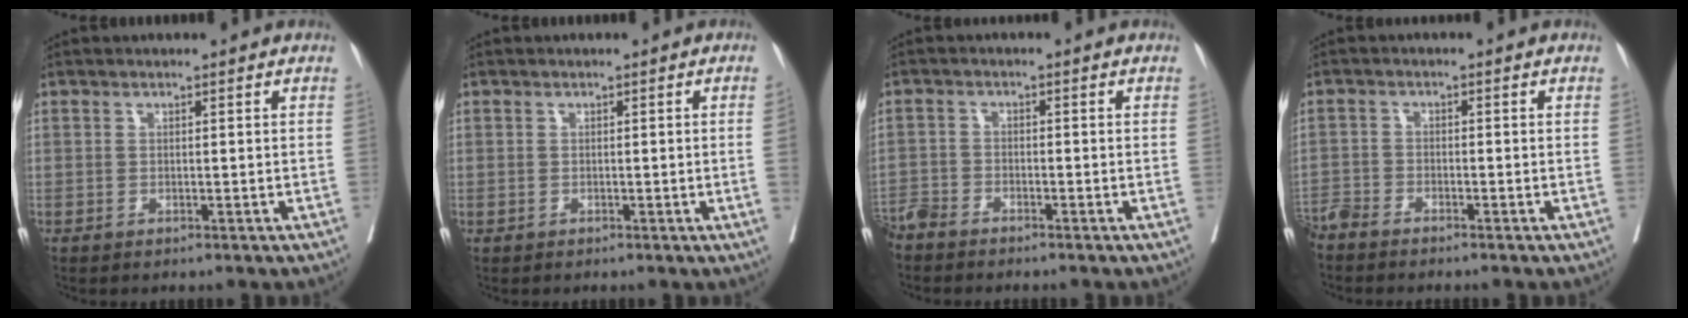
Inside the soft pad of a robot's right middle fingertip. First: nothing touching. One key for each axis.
{"total": 1.2, "fx": 0.0, "fy": -0.7, "fz": 0.9, "tx": -0.013, "ty": 0.000, "tz": 0.000}
{"total": 3.4, "fx": -3.2, "fy": 0.6, "fz": 0.9, "tx": -0.010, "ty": -0.008, "tz": -0.067}
{"total": 3.4, "fx": -3.2, "fy": 0.2, "fz": 1.0, "tx": -0.013, "ty": -0.009, "tz": -0.066}